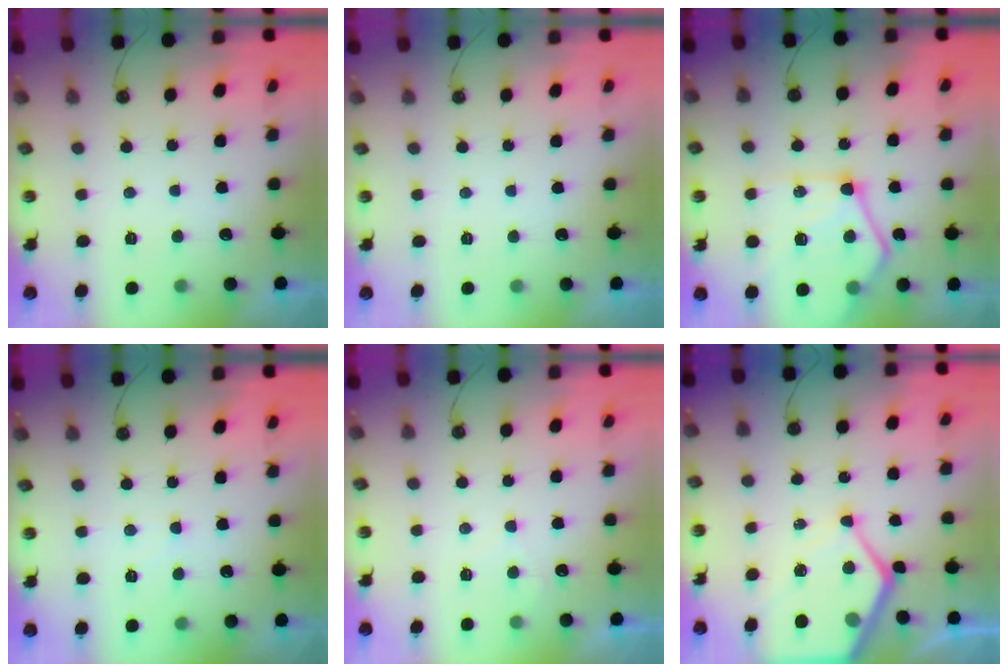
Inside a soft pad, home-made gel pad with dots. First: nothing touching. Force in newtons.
{"total": 0.0}
{"total": 18.3, "press": 18.2, "slide": 1.7}
{"total": 2.7, "press": 2.6, "slide": 0.6}
{"total": 3.8, "press": 3.7, "slide": 0.4}
{"total": 11.5, "press": 11.5, "slide": 1.0}